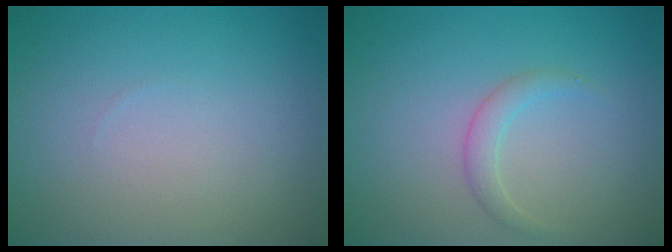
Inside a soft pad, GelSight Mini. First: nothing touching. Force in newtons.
{"total": 1.4, "press": 1.4, "slide": 0.0}